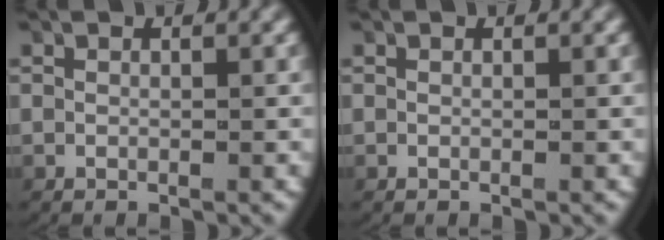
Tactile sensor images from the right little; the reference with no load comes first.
{"total": 0.0}